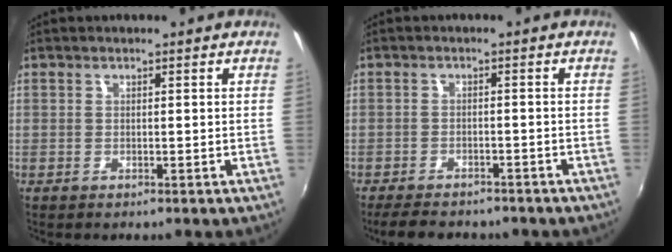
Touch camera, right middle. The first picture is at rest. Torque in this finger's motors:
{"motor_torque": [1.02, -1.12, 0.11, 0.05]}